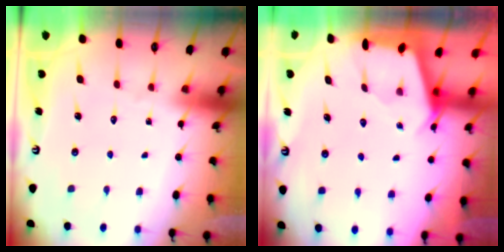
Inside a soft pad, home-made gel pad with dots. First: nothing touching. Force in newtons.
{"total": 2.4, "press": 2.4, "slide": 0.2}